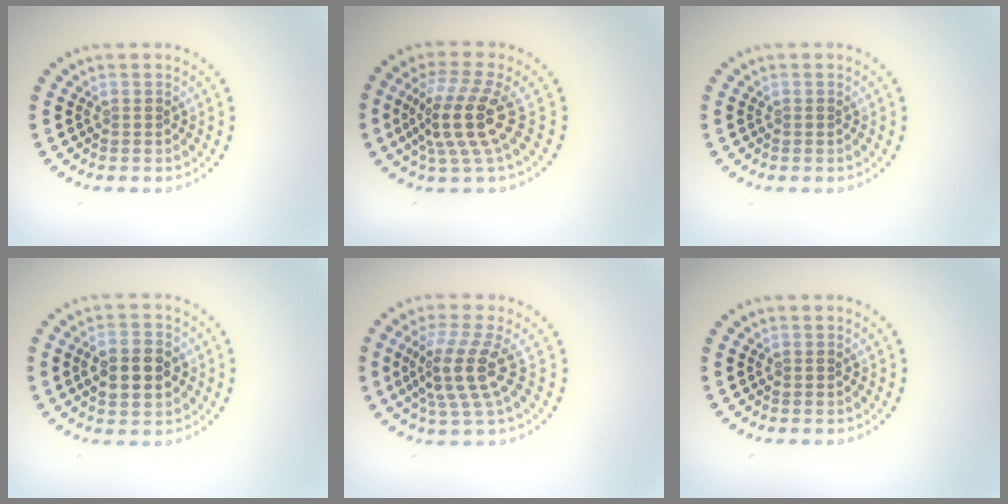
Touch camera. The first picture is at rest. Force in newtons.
{"total": 4.9, "press": 3.6, "slide": 3.3}
{"total": 0.0}
{"total": 4.6, "press": 4.6, "slide": 0.1}
{"total": 4.3, "press": 3.1, "slide": 2.9}
{"total": 0.0}